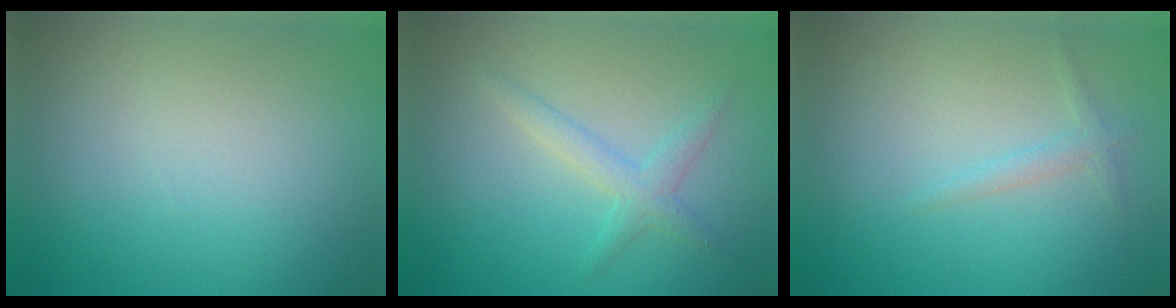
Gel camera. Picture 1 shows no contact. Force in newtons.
{"total": 2.0, "press": 2.0, "slide": 0.1}
{"total": 1.1, "press": 1.1, "slide": 0.1}